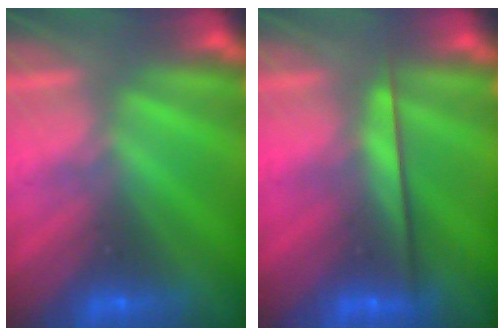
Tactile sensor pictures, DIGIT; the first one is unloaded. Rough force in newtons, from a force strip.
{"total": 2.4}